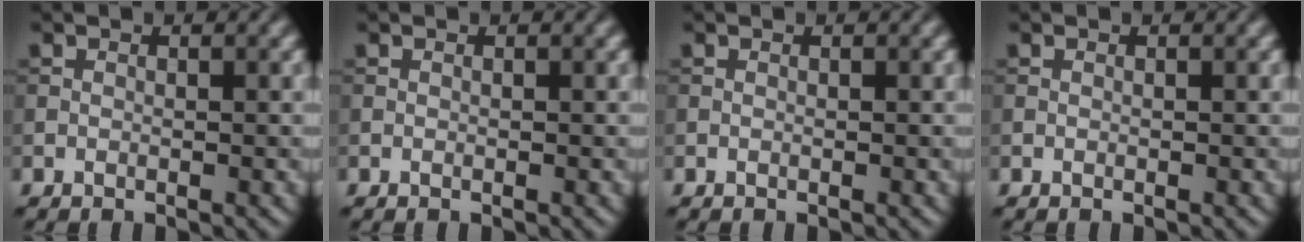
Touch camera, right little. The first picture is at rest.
{"total": 0.0}
{"total": 0.0}
{"total": 0.0}